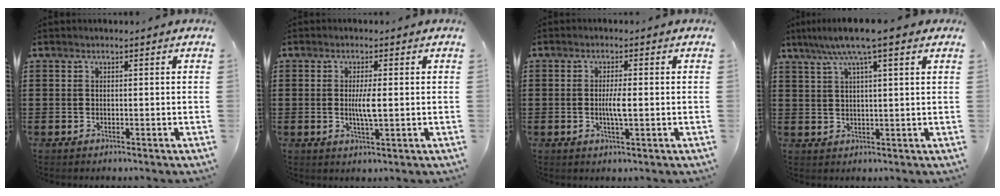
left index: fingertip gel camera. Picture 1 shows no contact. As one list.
[{"total": 3.7, "force": [0.1, 0.6, 3.7], "torque": [-0.068, -0.002, -0.001]}, {"total": 3.1, "force": [-0.3, 0.5, 3.0], "torque": [-0.056, -0.002, -0.007]}, {"total": 7.6, "force": [5.0, 0.4, 5.7], "torque": [-0.122, -0.001, 0.085]}]